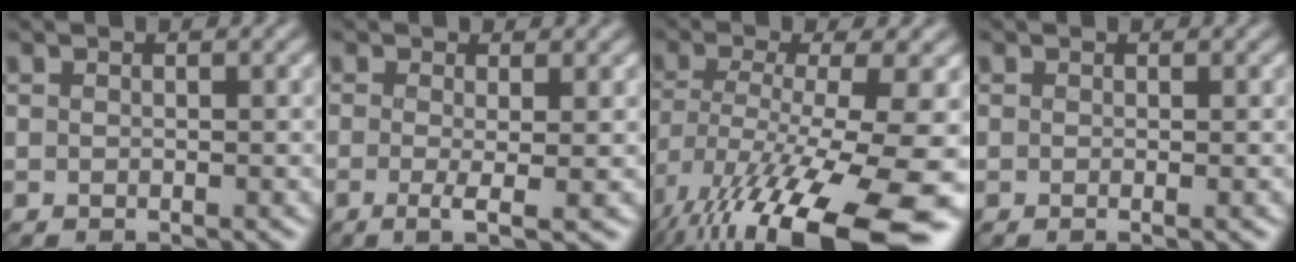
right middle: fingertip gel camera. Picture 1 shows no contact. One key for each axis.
{"total": 2.8, "fx": -0.4, "fy": 0.6, "fz": 2.7, "tx": -0.052, "ty": -0.008, "tz": -0.009}
{"total": 17.2, "fx": -8.6, "fy": 4.9, "fz": 14.0, "tx": -0.266, "ty": -0.018, "tz": -0.133}
{"total": 0.7, "fx": -0.1, "fy": 0.2, "fz": 0.6, "tx": -0.009, "ty": -0.005, "tz": -0.003}